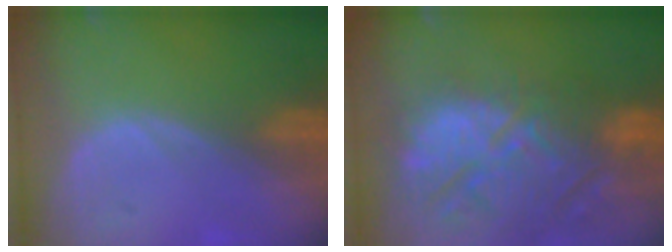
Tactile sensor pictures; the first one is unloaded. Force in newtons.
{"total": 14.6, "press": 12.8, "slide": 7.1}